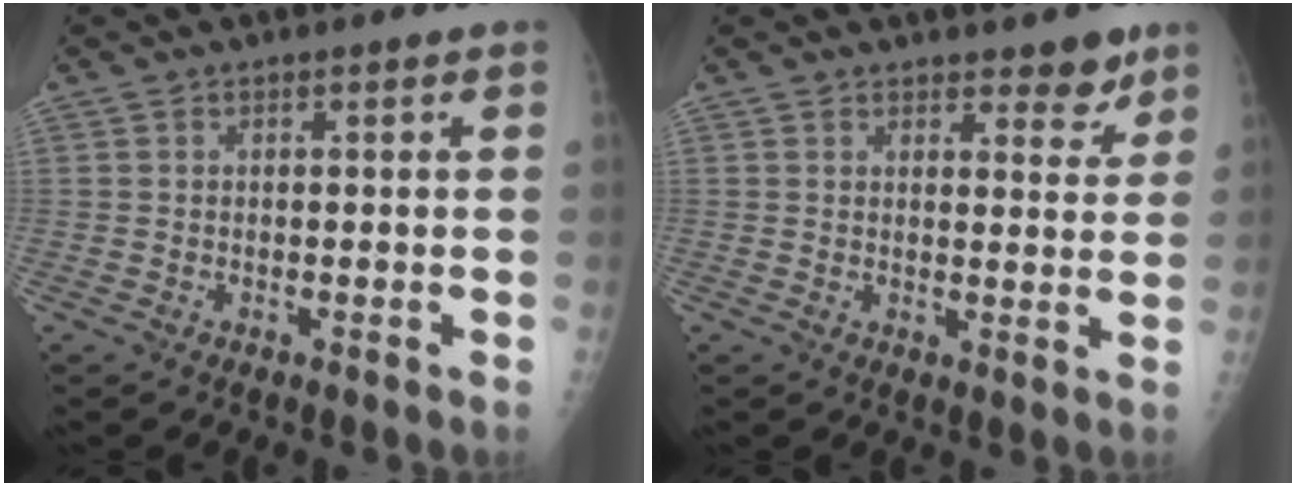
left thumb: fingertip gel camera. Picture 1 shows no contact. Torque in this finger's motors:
{"motor_torque": [0.25, 0.38, -0.07, -0.19, 0.05]}